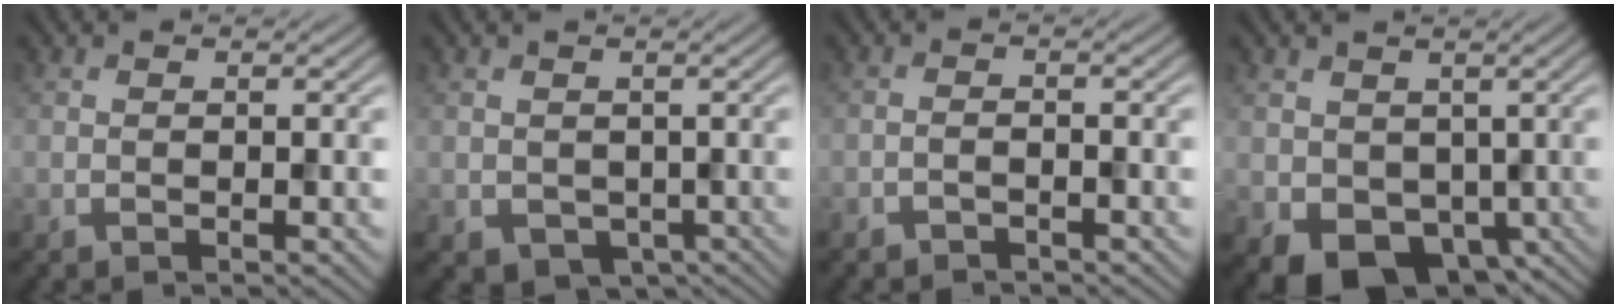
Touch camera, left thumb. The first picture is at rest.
{"total": 2.2, "force": [-0.3, 2.1, 0.7], "torque": [-0.019, -0.019, 0.006]}
{"total": 1.0, "force": [-1.0, 0.2, 0.1], "torque": [0.006, 0.004, -0.020]}
{"total": 5.9, "force": [-1.2, 4.9, 3.1], "torque": [-0.063, -0.031, -0.010]}